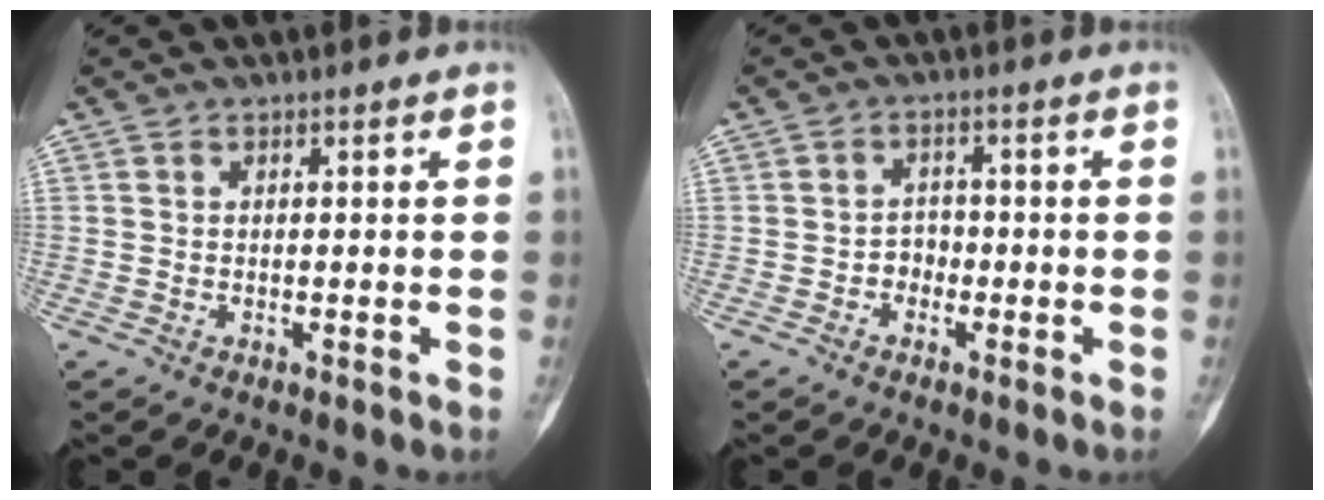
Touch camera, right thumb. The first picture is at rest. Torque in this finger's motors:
{"motor_torque": [0.48, 0.39, 0.18, -0.23, -0.03]}